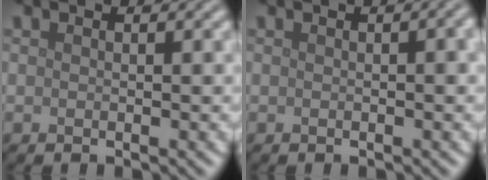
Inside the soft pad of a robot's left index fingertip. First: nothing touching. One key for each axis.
{"total": 1.9, "fx": 0.1, "fy": 0.5, "fz": 1.8, "tx": -0.020, "ty": 0.006, "tz": 0.001}